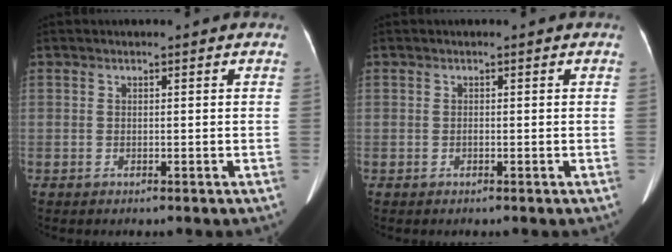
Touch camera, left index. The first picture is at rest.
{"total": 0.0}